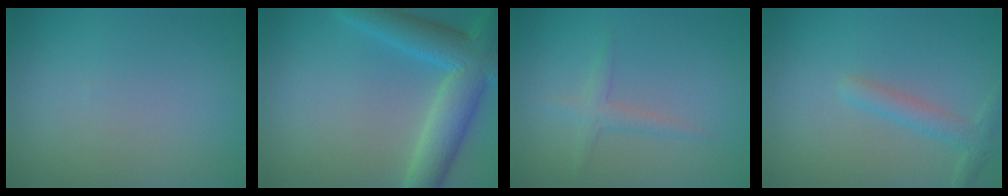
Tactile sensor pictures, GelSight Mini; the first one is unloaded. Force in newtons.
{"total": 7.3, "press": 7.2, "slide": 0.3}
{"total": 1.7, "press": 1.7, "slide": 0.1}
{"total": 2.1, "press": 2.1, "slide": 0.1}